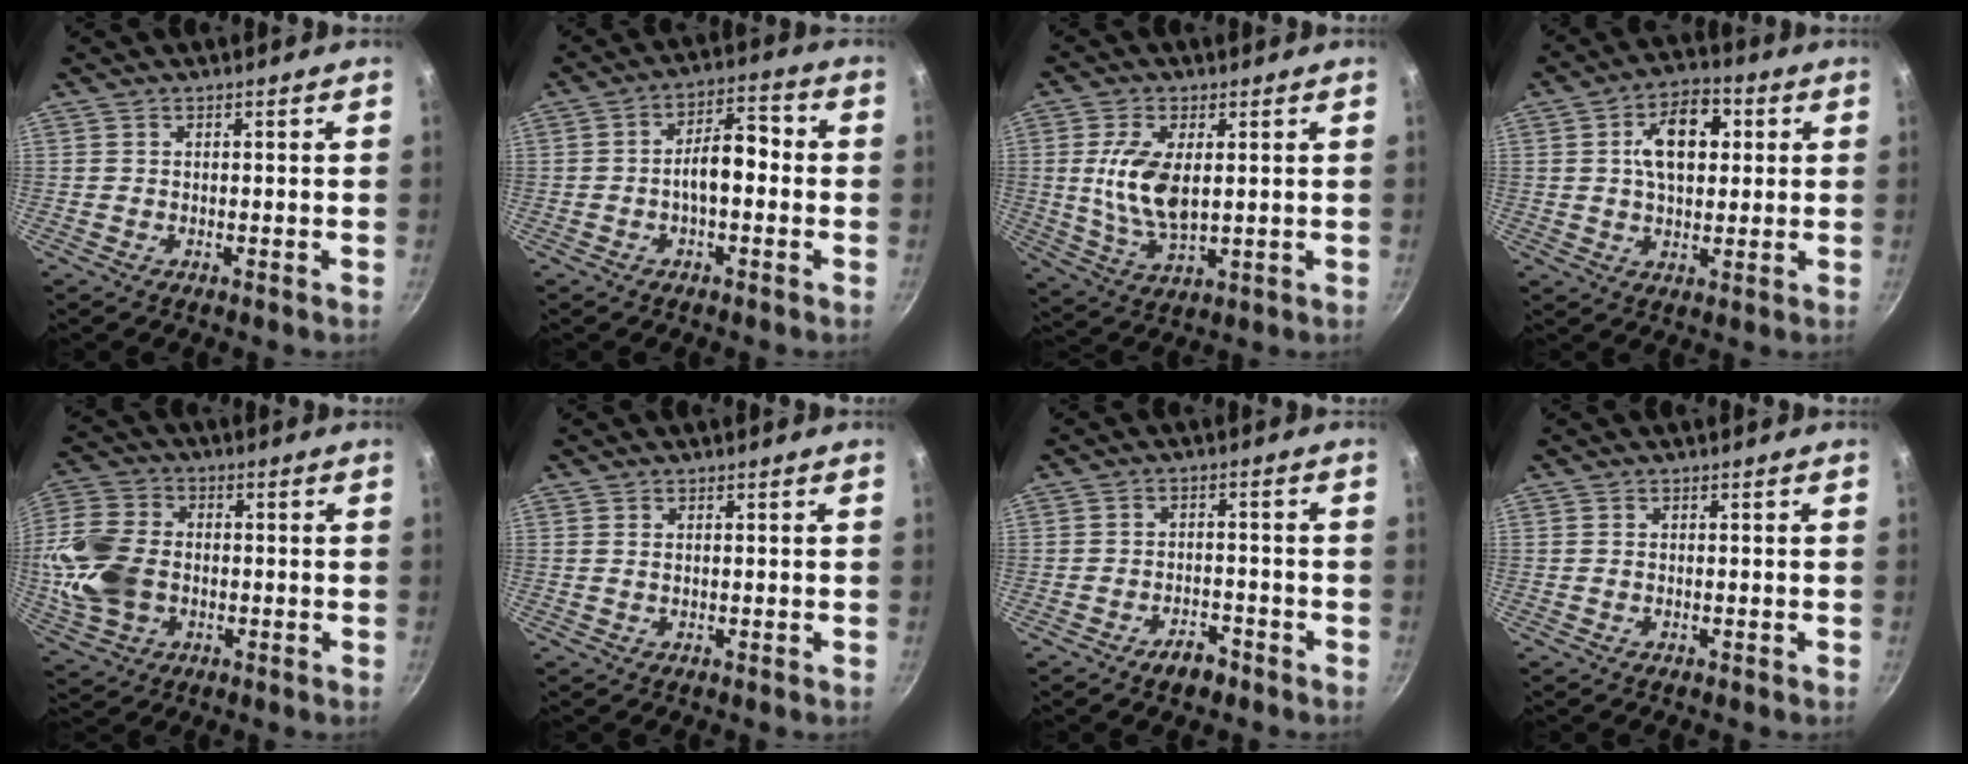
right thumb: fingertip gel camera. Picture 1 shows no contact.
{"total": 7.7, "force": [-1.2, 3.9, 6.5], "torque": [-0.083, 0.037, -0.027]}
{"total": 11.1, "force": [1.5, 5.5, 9.5], "torque": [-0.182, -0.012, 0.035]}
{"total": 11.5, "force": [2.5, 7.1, 8.7], "torque": [-0.108, 0.007, 0.030]}
{"total": 15.1, "force": [-1.4, 11.0, 10.3], "torque": [-0.205, 0.015, -0.030]}
{"total": 0.9, "force": [0.3, 0.5, 0.6], "torque": [-0.012, 0.001, 0.006]}
{"total": 4.3, "force": [-3.0, 2.2, 2.1], "torque": [-0.020, 0.028, -0.041]}
{"total": 0.0}